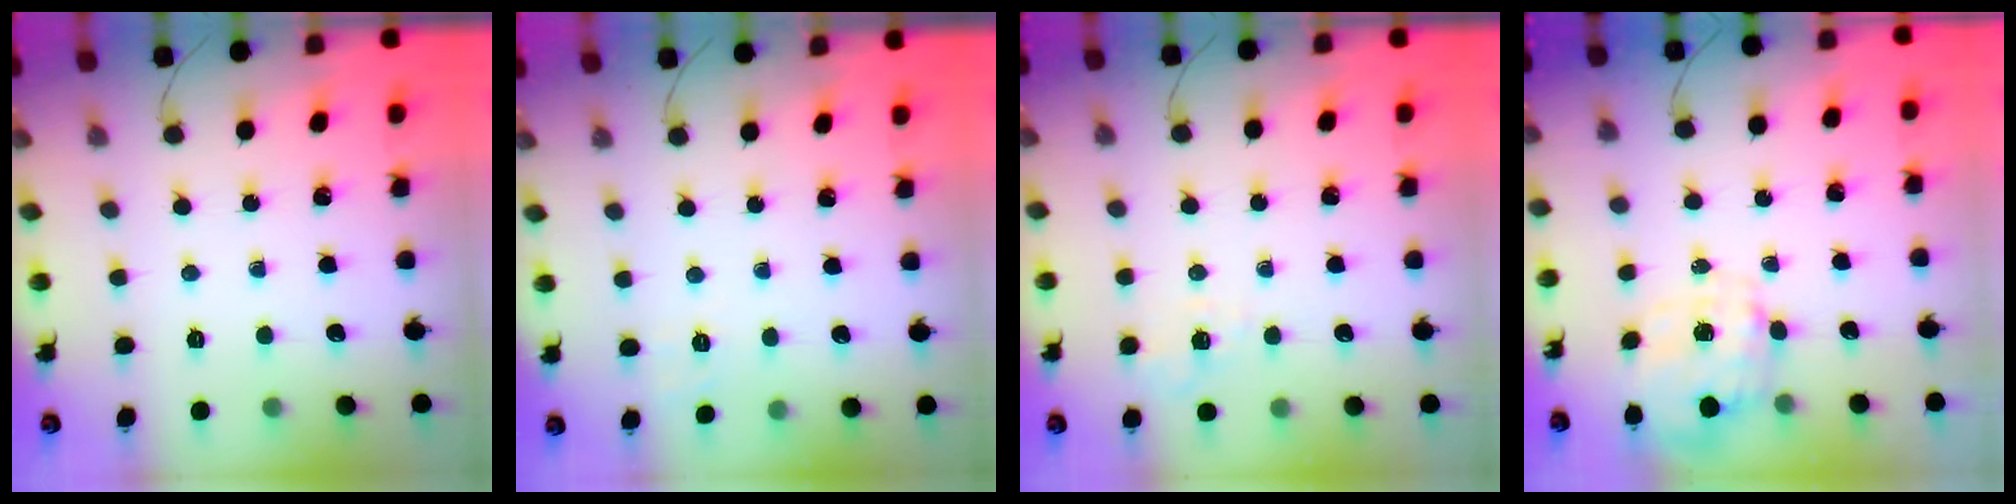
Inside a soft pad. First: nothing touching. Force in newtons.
{"total": 1.9, "press": 0.7, "slide": 1.7}
{"total": 2.4, "press": 1.7, "slide": 1.7}
{"total": 2.5, "press": 2.3, "slide": 1.0}